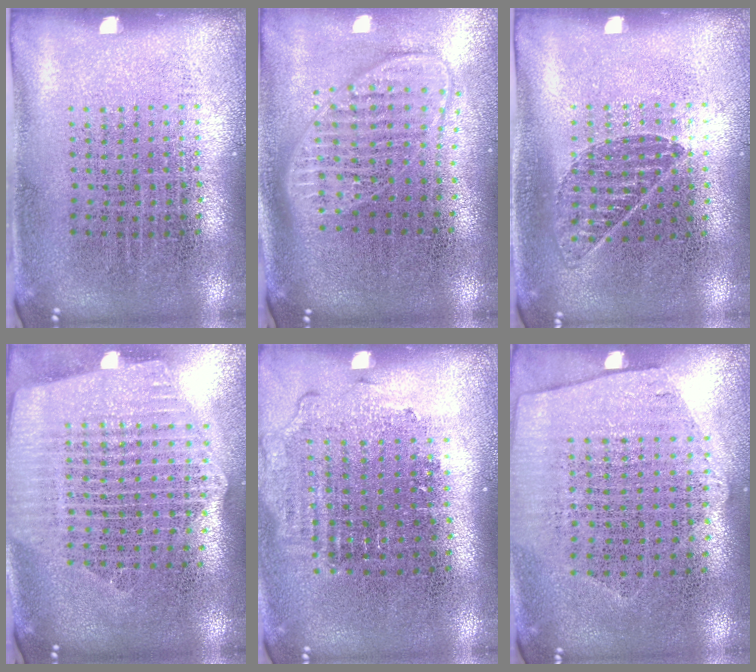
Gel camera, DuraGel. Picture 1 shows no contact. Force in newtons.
{"total": 1.9, "press": 1.5, "slide": 1.1}
{"total": 0.8, "press": 0.8, "slide": 0.1}
{"total": 2.7, "press": 2.3, "slide": 1.4}
{"total": 1.3, "press": 1.1, "slide": 0.6}
{"total": 1.2, "press": 1.1, "slide": 0.6}